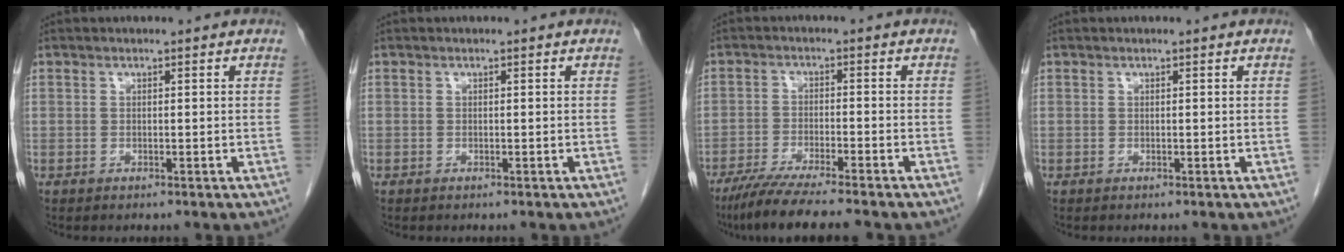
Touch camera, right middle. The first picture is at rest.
{"total": 0.0}
{"total": 9.6, "force": [-7.9, -0.2, 5.4], "torque": [-0.085, -0.028, -0.130]}
{"total": 0.0}